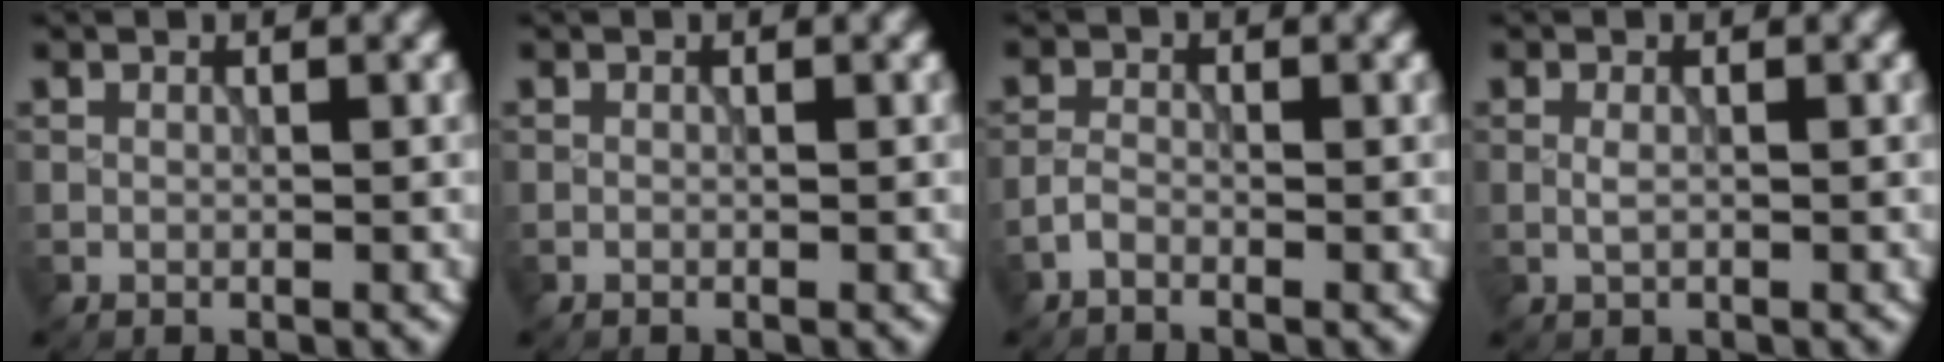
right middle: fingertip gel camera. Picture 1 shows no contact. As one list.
[{"total": 0.0}, {"total": 1.2, "force": [-0.9, 0.3, 0.6], "torque": [-0.014, 0.002, -0.025]}, {"total": 0.8, "force": [-0.1, 0.3, 0.7], "torque": [-0.018, -0.002, -0.003]}]